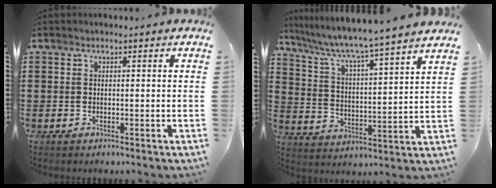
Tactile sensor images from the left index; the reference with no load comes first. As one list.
[{"total": 5.3, "force": [4.7, -0.8, 2.4], "torque": [-0.070, -0.044, 0.070]}]